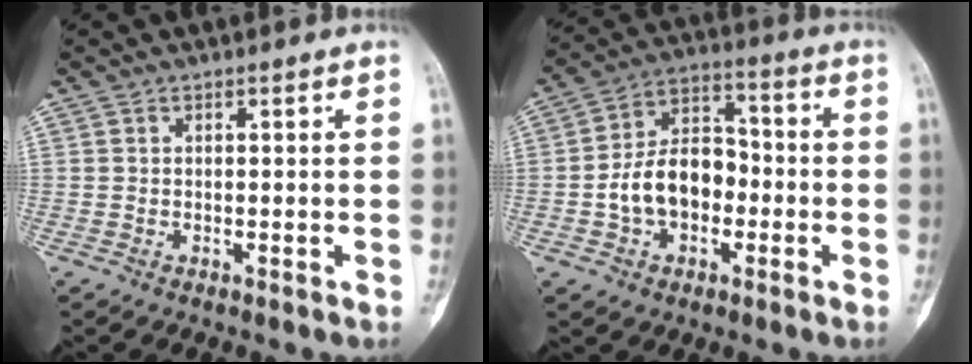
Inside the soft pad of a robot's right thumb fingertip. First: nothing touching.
{"total": 12.5, "force": [-2.6, 8.6, 8.6], "torque": [-0.127, 0.045, -0.051]}